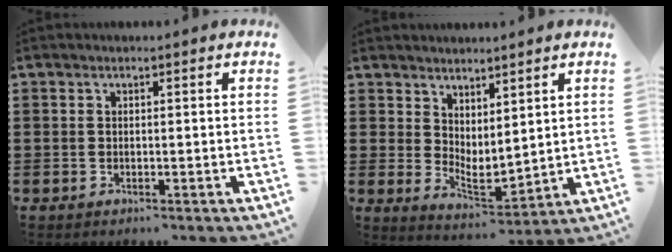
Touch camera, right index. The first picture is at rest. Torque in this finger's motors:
{"motor_torque": [0.15, 0.16, 0.14, 0.03]}